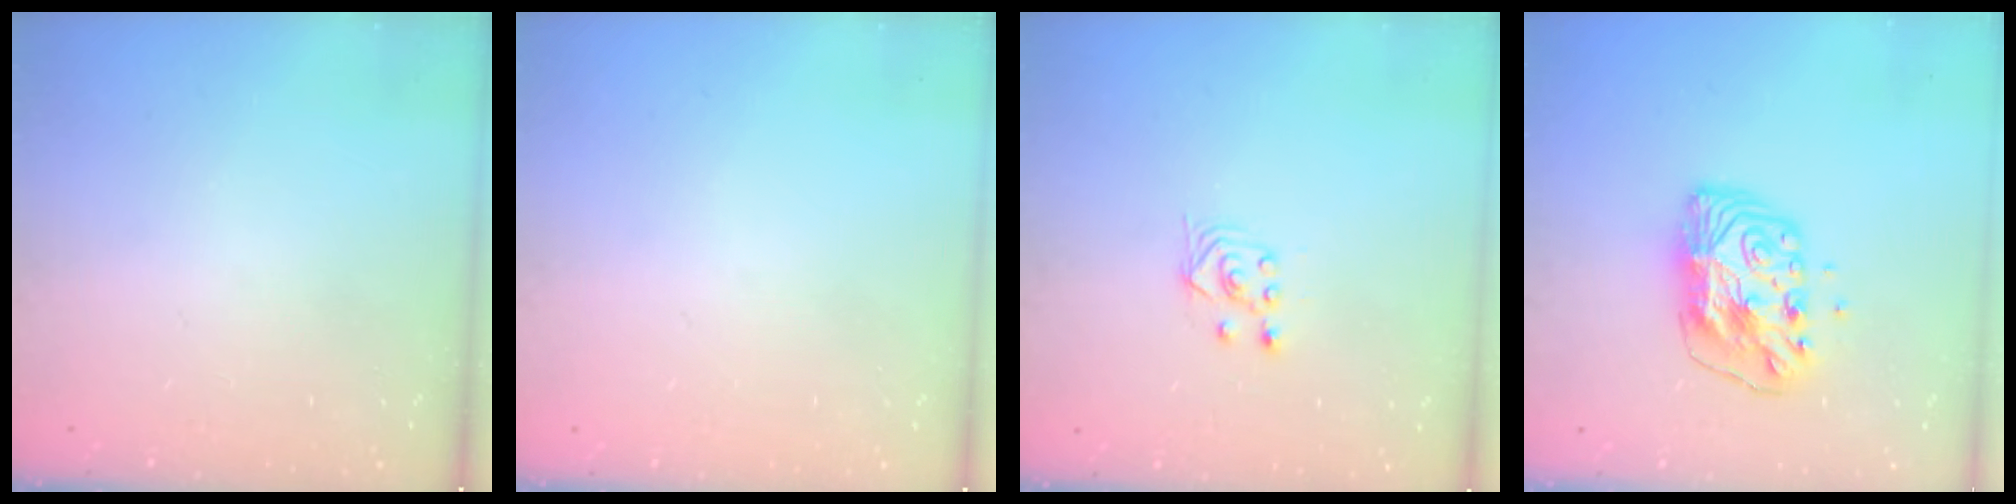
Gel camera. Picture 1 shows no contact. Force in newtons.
{"total": 0.0}
{"total": 2.8, "press": 2.4, "slide": 1.4}
{"total": 10.2, "press": 10.2, "slide": 0.9}